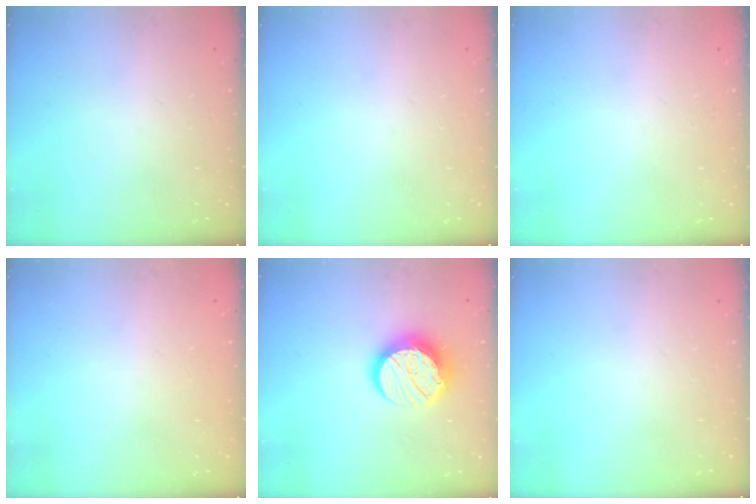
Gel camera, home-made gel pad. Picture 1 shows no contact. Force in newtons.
{"total": 0.0}
{"total": 0.0}
{"total": 0.6, "press": 0.6, "slide": 0.0}
{"total": 14.8, "press": 14.7, "slide": 0.9}
{"total": 0.0}